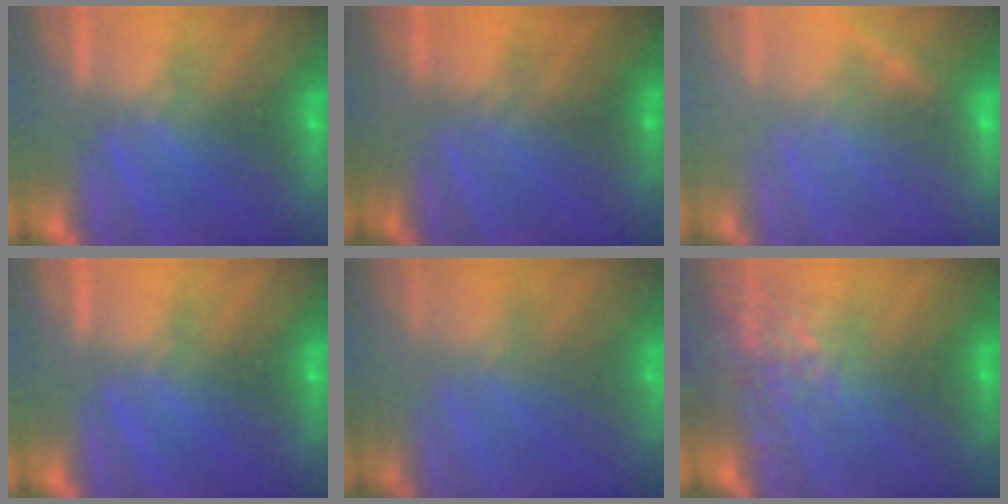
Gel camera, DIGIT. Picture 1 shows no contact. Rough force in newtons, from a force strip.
{"total": 2.2}
{"total": 2.4}
{"total": 0.0}
{"total": 6.3}
{"total": 7.1}